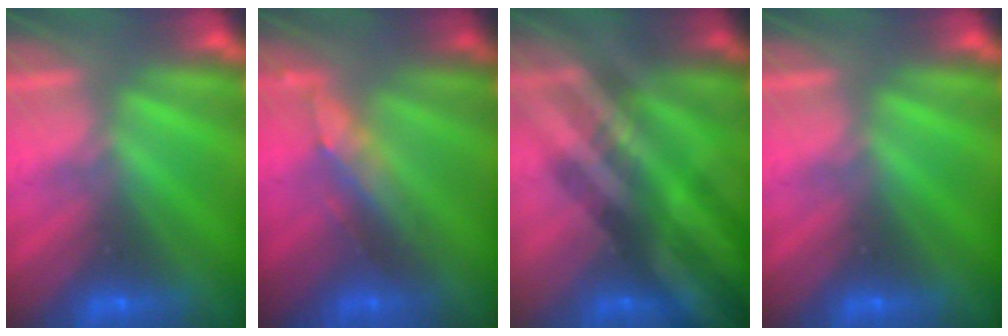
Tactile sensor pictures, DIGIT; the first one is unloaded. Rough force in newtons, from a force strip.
{"total": 2.8}
{"total": 8.5}
{"total": 0.0}